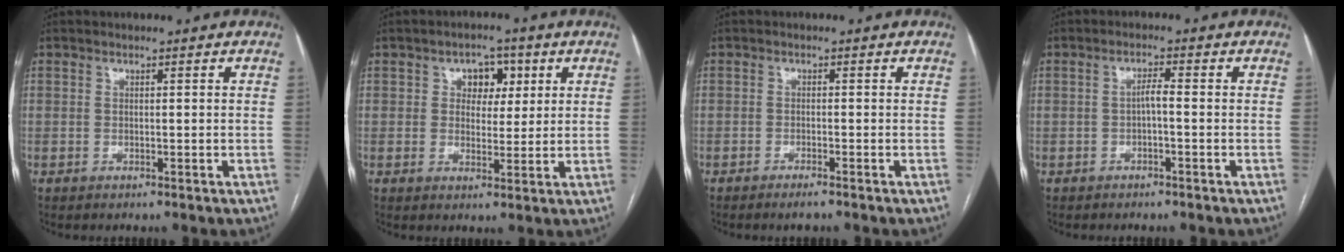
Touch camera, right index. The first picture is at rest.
{"total": 4.9, "force": [1.7, 3.5, 3.0], "torque": [-0.037, 0.014, 0.026]}
{"total": 1.7, "force": [-1.4, 0.0, 1.0], "torque": [-0.020, -0.002, -0.023]}
{"total": 1.9, "force": [-0.5, 0.3, 1.9], "torque": [-0.031, 0.005, -0.010]}